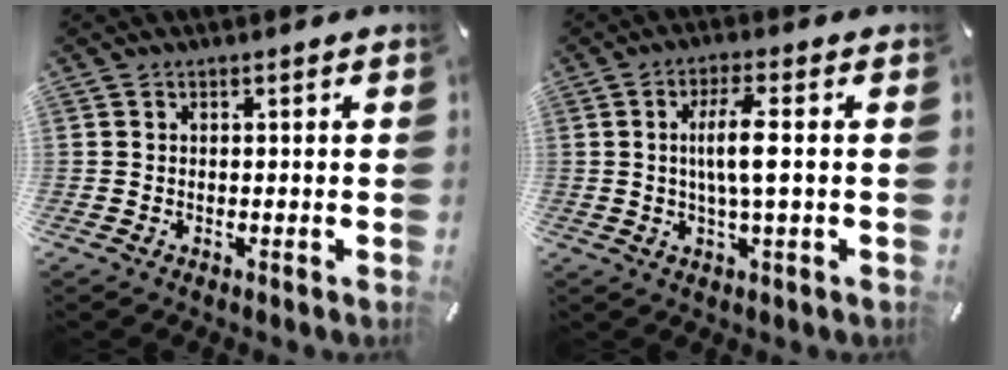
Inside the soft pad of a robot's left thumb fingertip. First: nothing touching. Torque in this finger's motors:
{"motor_torque": [1.21, 1.34, 0.80, 0.04, 0.08]}